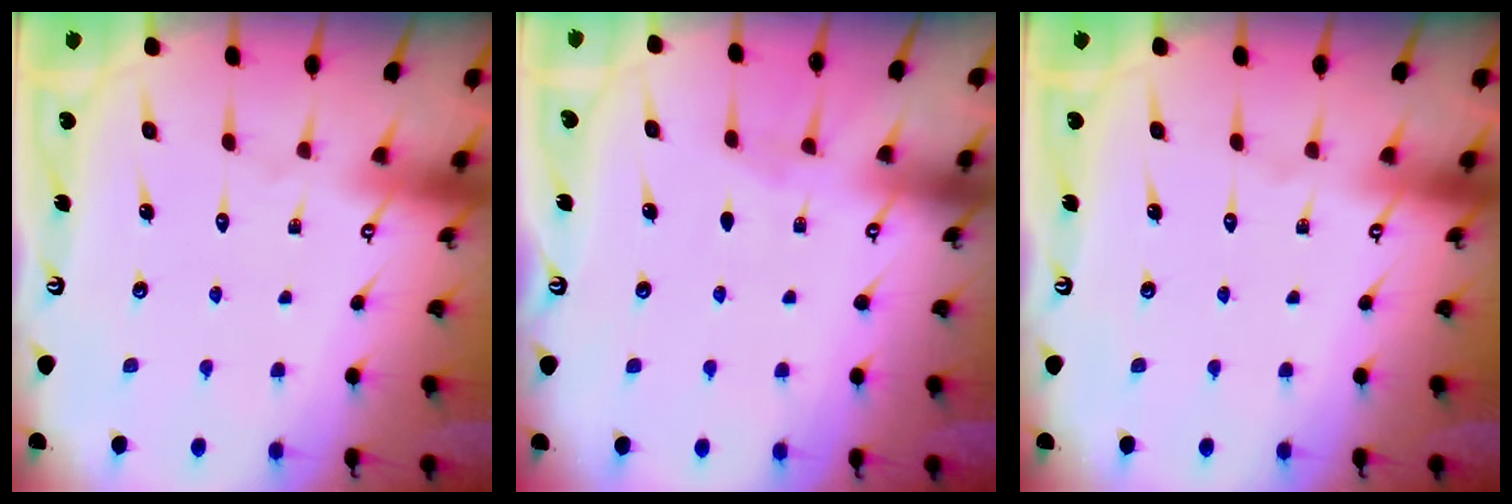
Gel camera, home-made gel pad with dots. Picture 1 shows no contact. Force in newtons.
{"total": 2.1, "press": 2.1, "slide": 0.3}
{"total": 0.0}